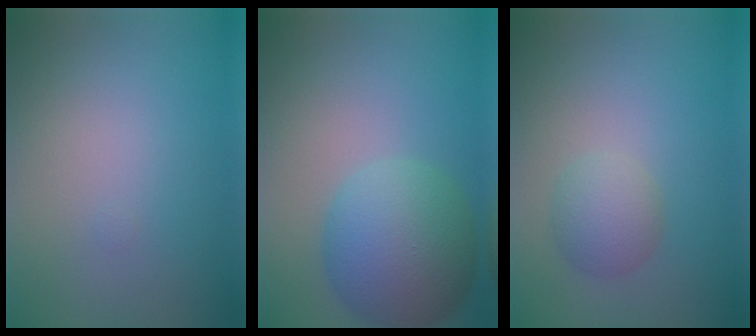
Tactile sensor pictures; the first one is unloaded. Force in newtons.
{"total": 7.9, "press": 7.9, "slide": 0.4}
{"total": 2.7, "press": 2.7, "slide": 0.1}